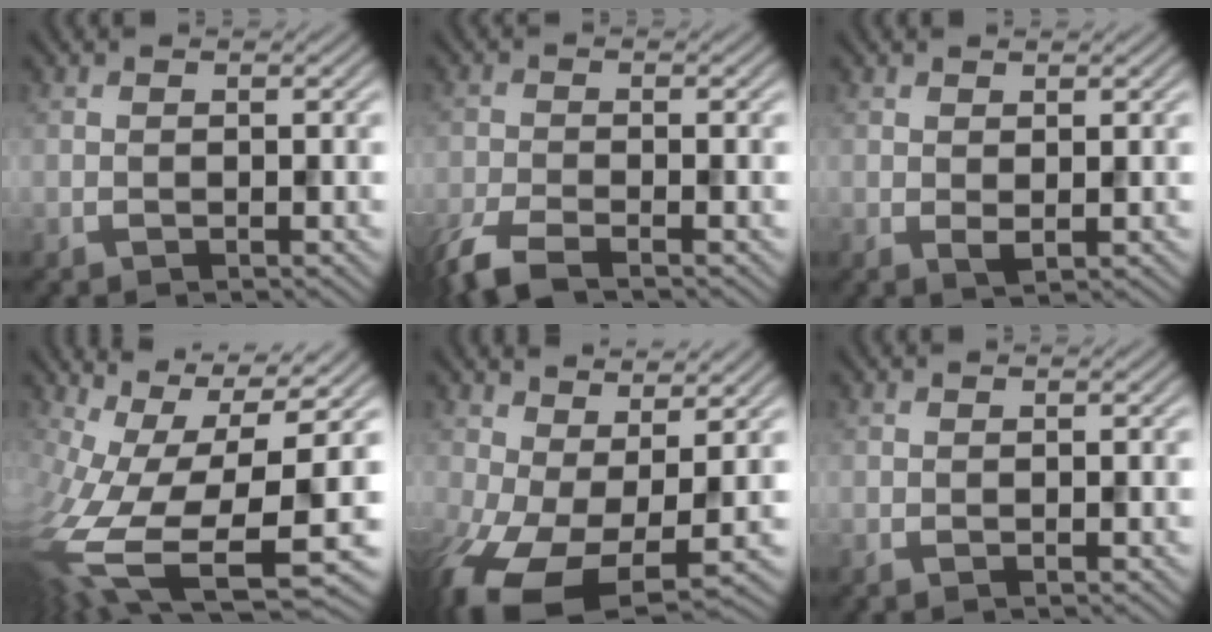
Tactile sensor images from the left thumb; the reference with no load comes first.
{"total": 4.9, "force": [-3.8, 1.1, 2.8], "torque": [-0.051, -0.014, -0.077]}
{"total": 0.8, "force": [0.7, 0.2, 0.3], "torque": [-0.005, -0.007, 0.018]}
{"total": 16.6, "force": [-3.1, 6.6, 14.8], "torque": [-0.294, -0.050, -0.015]}
{"total": 9.8, "force": [-2.2, 5.3, 7.9], "torque": [-0.170, -0.027, -0.031]}
{"total": 0.0}